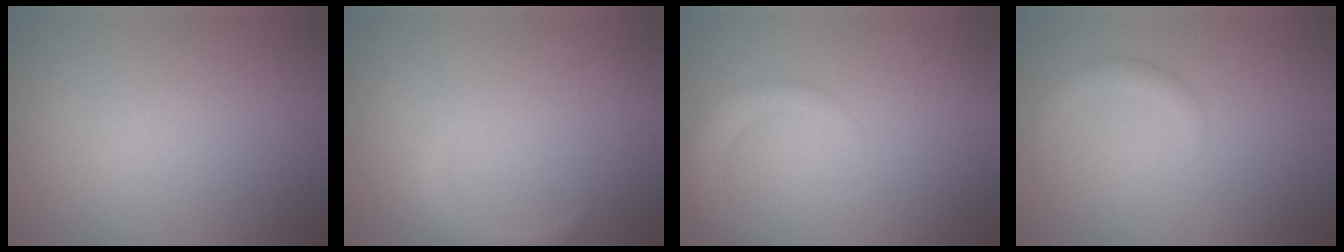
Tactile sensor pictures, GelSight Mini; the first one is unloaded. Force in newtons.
{"total": 1.6, "press": 1.6, "slide": 0.1}
{"total": 3.0, "press": 3.0, "slide": 0.3}
{"total": 1.7, "press": 1.7, "slide": 0.2}